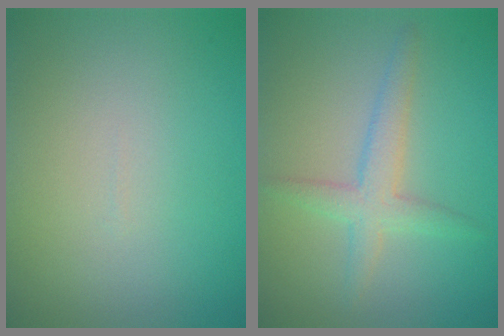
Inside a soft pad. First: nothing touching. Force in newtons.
{"total": 2.8, "press": 2.7, "slide": 0.2}